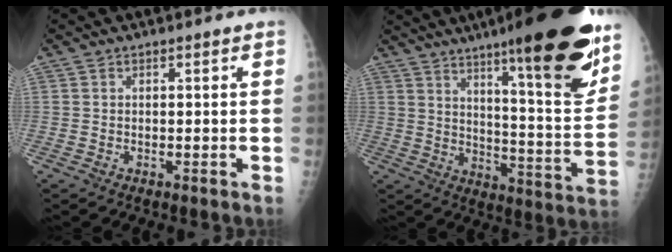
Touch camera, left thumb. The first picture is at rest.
{"total": 24.4, "force": [15.4, 3.5, 18.6], "torque": [-0.242, -0.075, 0.228]}